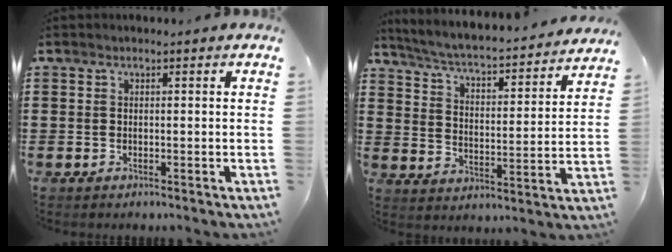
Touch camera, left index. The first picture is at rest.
{"total": 3.9, "force": [3.7, -0.4, 1.2], "torque": [-0.044, -0.037, 0.052]}